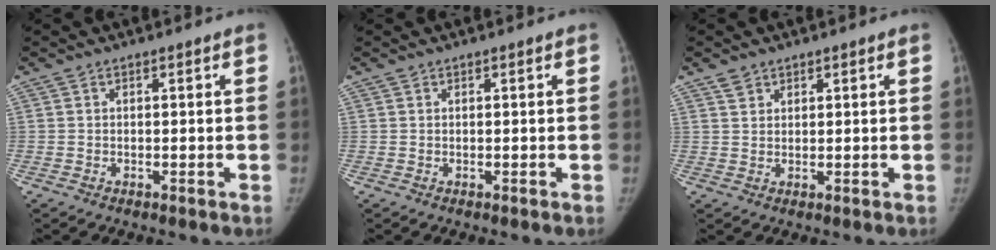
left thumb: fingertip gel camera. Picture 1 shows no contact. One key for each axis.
{"total": 0.0}
{"total": 2.2, "fx": 1.6, "fy": 1.4, "fz": 0.4, "tx": 0.002, "ty": -0.004, "tz": 0.027}